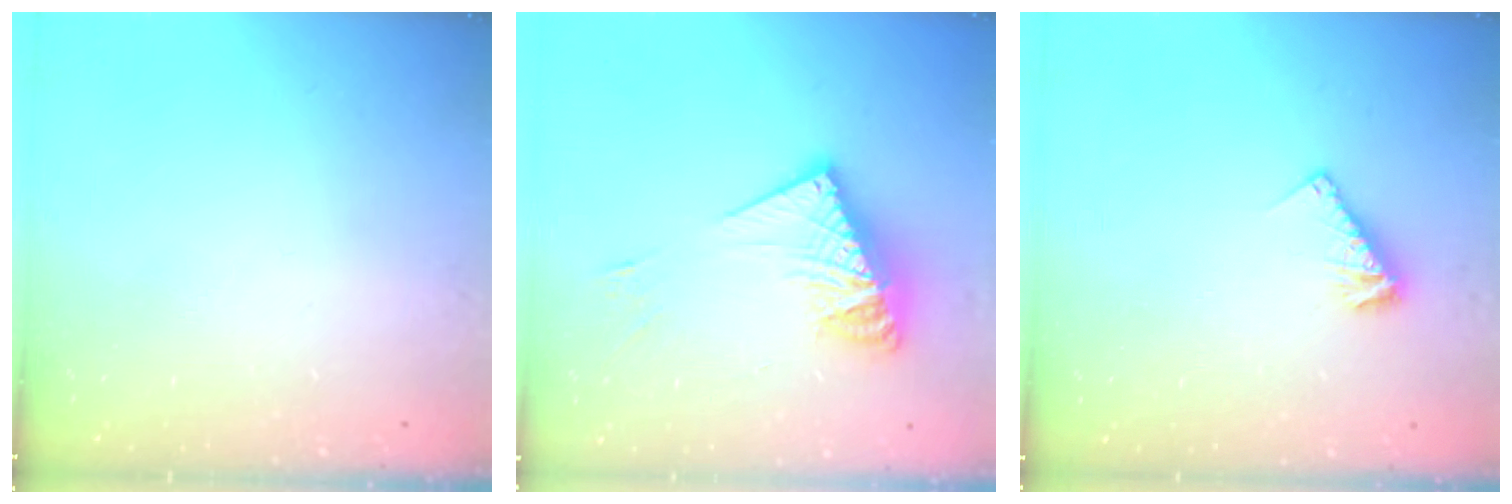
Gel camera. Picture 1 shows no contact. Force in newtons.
{"total": 14.2, "press": 14.1, "slide": 1.5}
{"total": 7.2, "press": 7.2, "slide": 0.6}